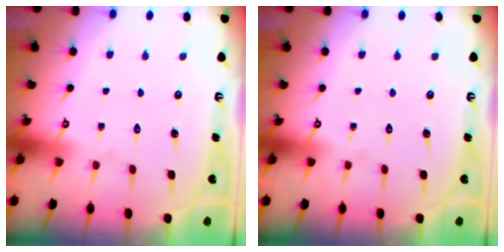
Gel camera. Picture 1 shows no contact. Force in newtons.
{"total": 0.0}